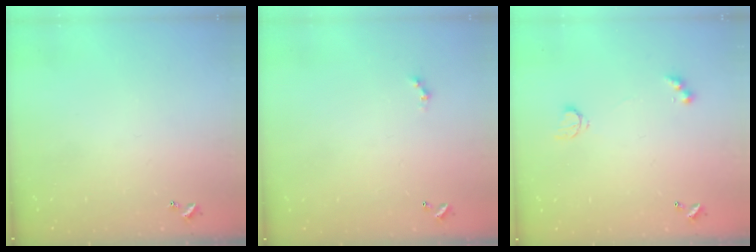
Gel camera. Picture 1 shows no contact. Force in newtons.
{"total": 0.0}
{"total": 4.1, "press": 4.0, "slide": 0.7}